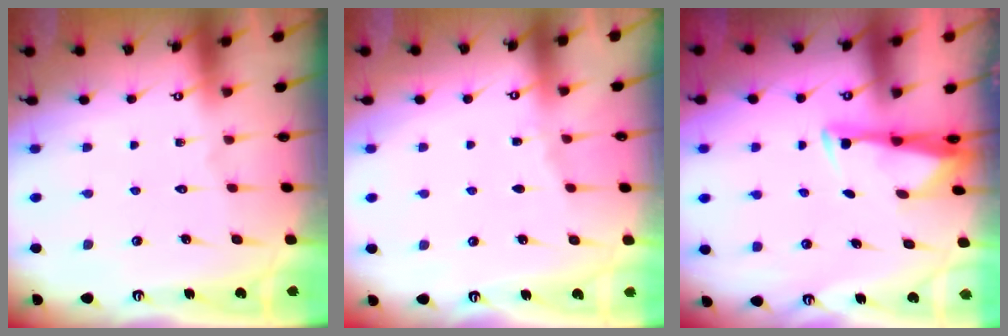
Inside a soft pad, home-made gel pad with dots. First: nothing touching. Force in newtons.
{"total": 2.8, "press": 2.7, "slide": 0.3}
{"total": 3.4, "press": 3.2, "slide": 0.9}